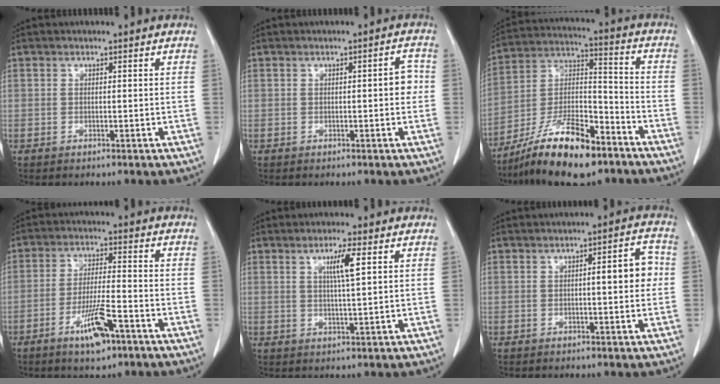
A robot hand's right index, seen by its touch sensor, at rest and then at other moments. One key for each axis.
{"total": 2.5, "fx": -0.1, "fy": 0.7, "fz": 2.4, "tx": -0.024, "ty": 0.006, "tz": -0.004}
{"total": 16.7, "fx": -11.5, "fy": 4.4, "fz": 11.2, "tx": -0.218, "ty": 0.001, "tz": -0.205}
{"total": 7.8, "fx": -4.3, "fy": 1.4, "fz": 6.3, "tx": -0.118, "ty": -0.006, "tz": -0.072}
{"total": 4.2, "fx": 1.5, "fy": -0.4, "fz": 3.9, "tx": -0.069, "ty": -0.004, "tz": 0.026}
{"total": 5.0, "fx": 0.1, "fy": 1.1, "fz": 4.8, "tx": -0.061, "ty": 0.016, "tz": -0.003}